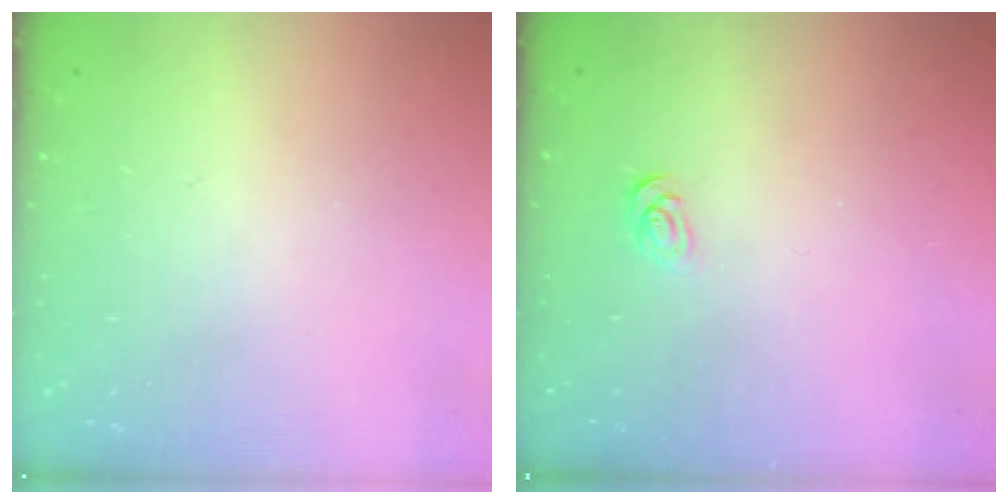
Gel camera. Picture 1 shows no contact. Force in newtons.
{"total": 2.1, "press": 2.1, "slide": 0.2}